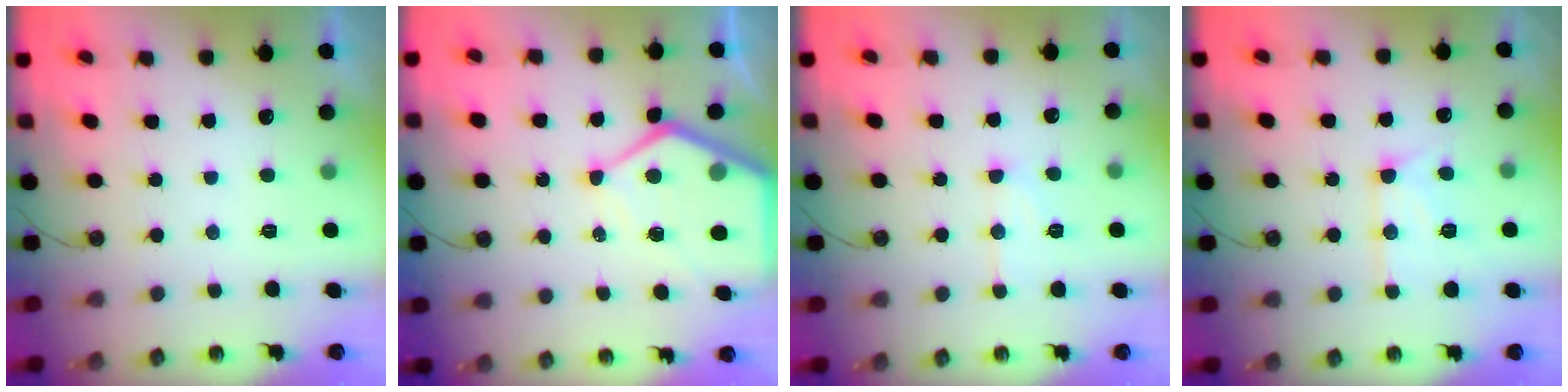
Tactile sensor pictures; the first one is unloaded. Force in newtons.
{"total": 11.5, "press": 11.5, "slide": 1.0}
{"total": 10.0, "press": 10.0, "slide": 0.8}
{"total": 12.8, "press": 12.8, "slide": 1.1}